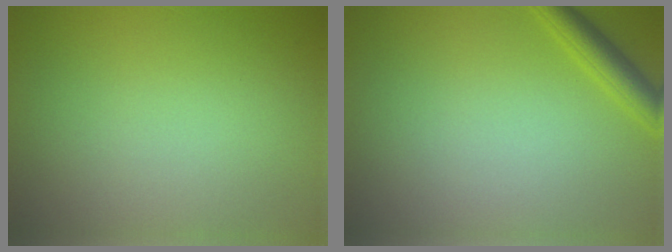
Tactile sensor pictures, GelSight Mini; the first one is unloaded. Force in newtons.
{"total": 2.3, "press": 2.3, "slide": 0.1}